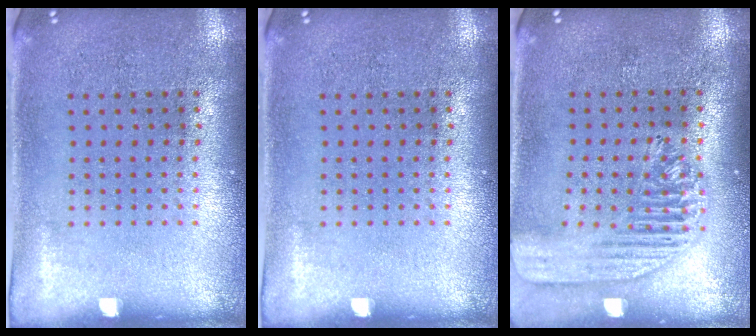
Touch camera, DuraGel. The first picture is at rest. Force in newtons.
{"total": 0.0}
{"total": 1.6, "press": 1.4, "slide": 0.6}